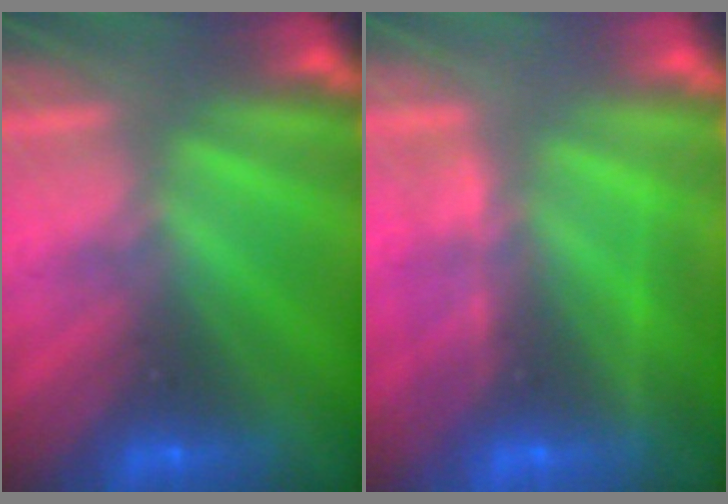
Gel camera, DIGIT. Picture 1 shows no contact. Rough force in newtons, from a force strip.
{"total": 3.5}